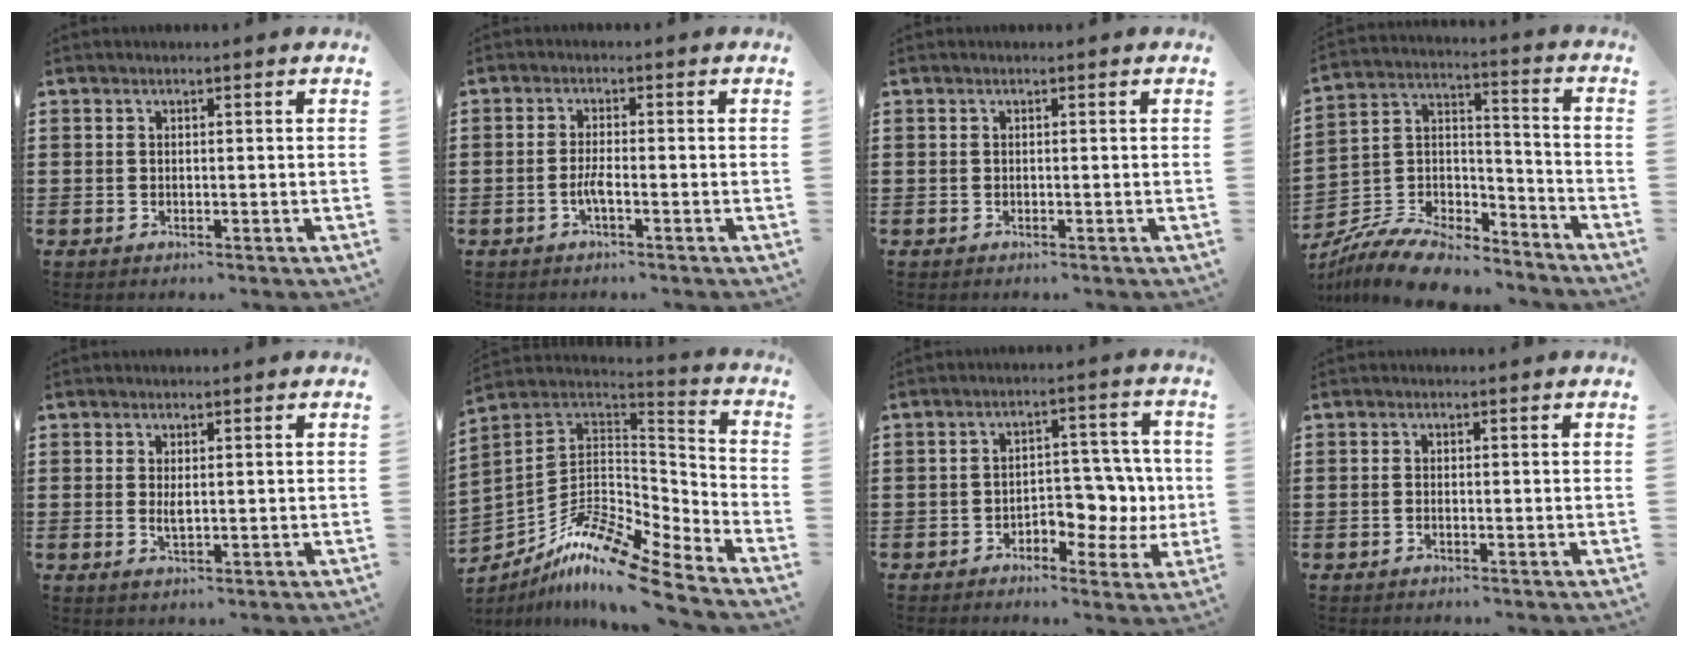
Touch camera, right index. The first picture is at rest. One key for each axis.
{"total": 2.6, "fx": -1.2, "fy": 0.2, "fz": 2.3, "tx": -0.049, "ty": -0.006, "tz": -0.023}
{"total": 0.0}
{"total": 9.4, "fx": -8.5, "fy": 2.5, "fz": 3.0, "tx": -0.066, "ty": 0.016, "tz": -0.169}
{"total": 1.8, "fx": 0.2, "fy": 0.4, "fz": 1.8, "tx": -0.035, "ty": -0.002, "tz": 0.004}
{"total": 12.1, "fx": -9.4, "fy": 2.6, "fz": 7.2, "tx": -0.151, "ty": 0.010, "tz": -0.186}
{"total": 5.6, "fx": -1.6, "fy": 4.0, "fz": 3.6, "tx": -0.056, "ty": 0.008, "tz": -0.034}
{"total": 0.6, "fx": -0.4, "fy": -0.1, "fz": 0.4, "tx": -0.009, "ty": -0.006, "tz": -0.007}